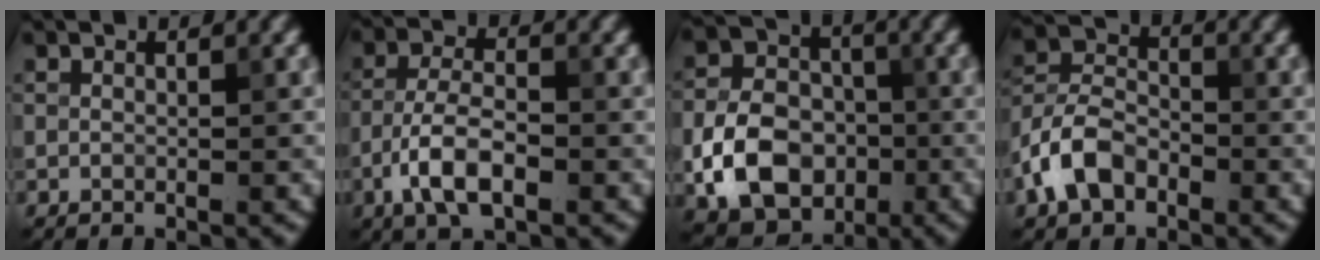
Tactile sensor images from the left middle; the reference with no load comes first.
{"total": 5.0, "force": [-2.3, 2.0, 4.0], "torque": [-0.078, 0.003, -0.048]}
{"total": 7.9, "force": [-2.4, 5.8, 4.7], "torque": [-0.087, -0.001, -0.050]}
{"total": 5.1, "force": [-2.6, 3.1, 3.0], "torque": [-0.061, 0.007, -0.059]}